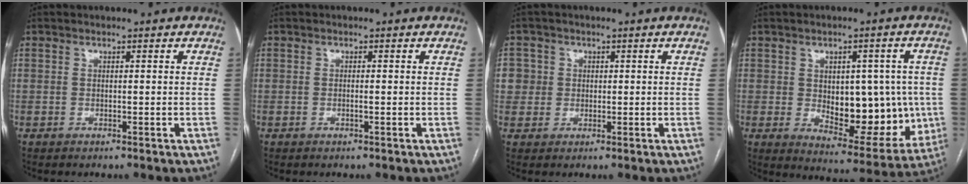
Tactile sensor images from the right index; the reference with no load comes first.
{"total": 0.5, "force": [-0.1, 0.0, 0.5], "torque": [-0.009, 0.003, 0.000]}
{"total": 3.9, "force": [0.6, 3.8, 0.2], "torque": [0.012, 0.014, 0.013]}
{"total": 15.1, "force": [-0.7, 7.7, 12.9], "torque": [-0.166, 0.007, 0.016]}